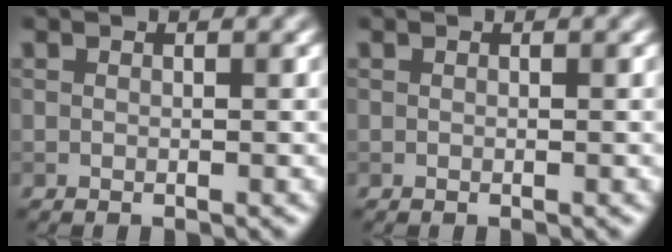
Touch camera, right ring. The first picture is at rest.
{"total": 0.0}